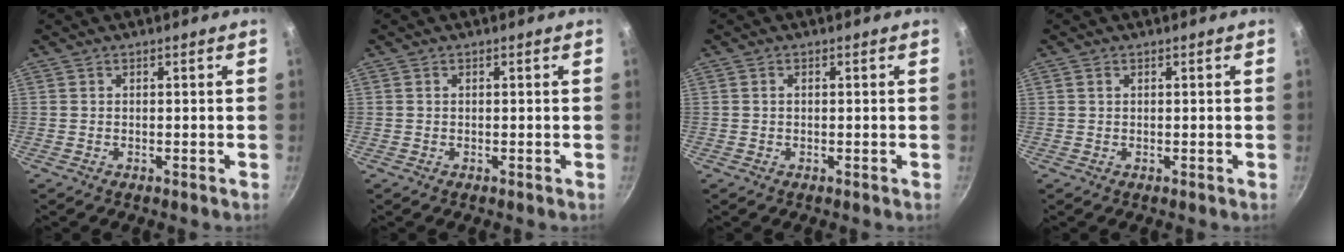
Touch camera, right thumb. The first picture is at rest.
{"total": 0.0}
{"total": 0.7, "force": [0.1, 0.5, 0.5], "torque": [-0.009, 0.004, 0.001]}
{"total": 0.7, "force": [0.3, 0.5, 0.4], "torque": [-0.007, 0.001, 0.004]}